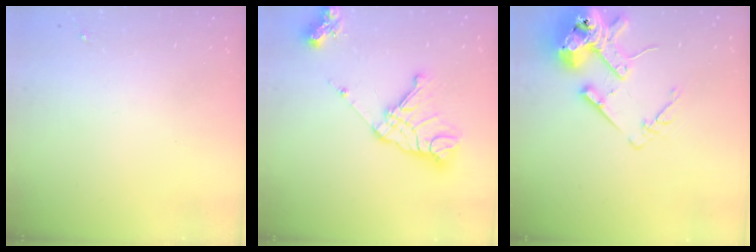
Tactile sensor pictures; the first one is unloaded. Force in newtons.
{"total": 18.6, "press": 18.5, "slide": 2.1}
{"total": 16.1, "press": 15.9, "slide": 2.4}